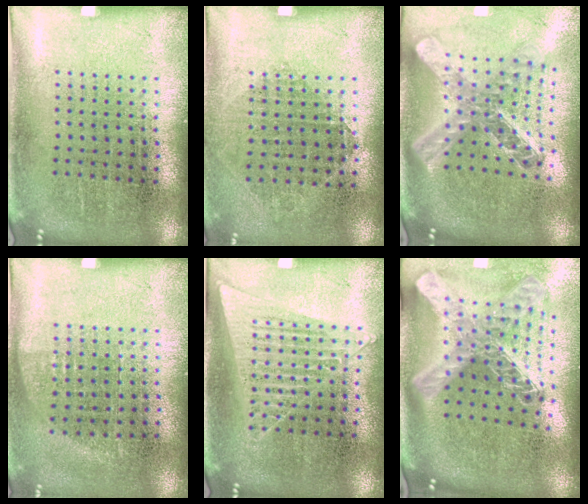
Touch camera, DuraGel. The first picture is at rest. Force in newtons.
{"total": 0.9, "press": 0.8, "slide": 0.4}
{"total": 2.4, "press": 1.9, "slide": 1.5}
{"total": 0.7, "press": 0.6, "slide": 0.4}
{"total": 1.3, "press": 1.2, "slide": 0.5}
{"total": 3.0, "press": 2.1, "slide": 2.1}